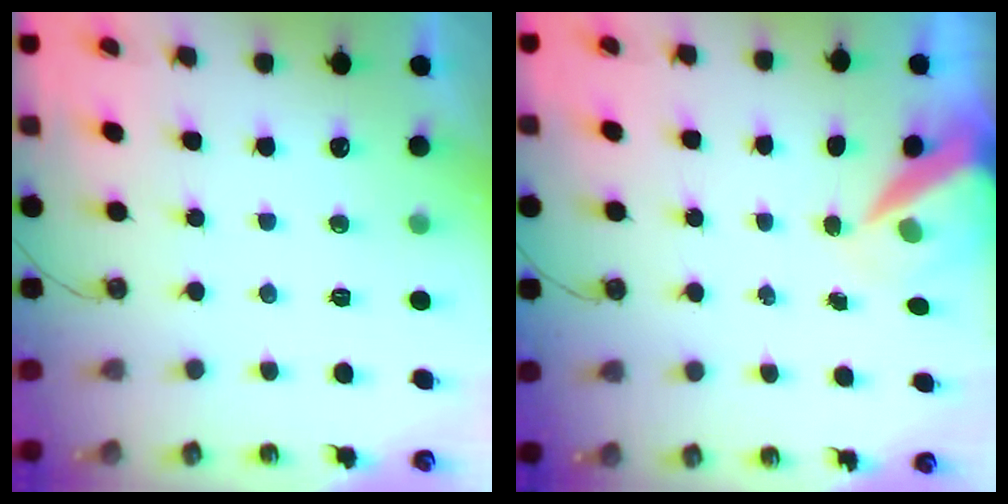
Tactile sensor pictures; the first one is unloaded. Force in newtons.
{"total": 7.6, "press": 7.5, "slide": 0.9}